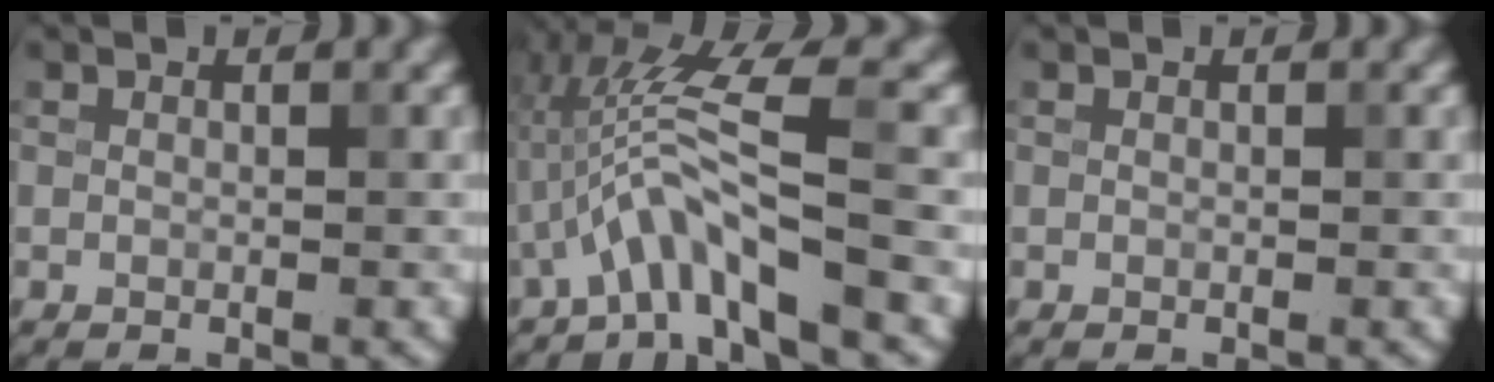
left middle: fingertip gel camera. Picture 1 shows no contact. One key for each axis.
{"total": 6.4, "fx": -2.3, "fy": 1.0, "fz": 5.8, "tx": -0.116, "ty": 0.015, "tz": -0.044}
{"total": 0.0}